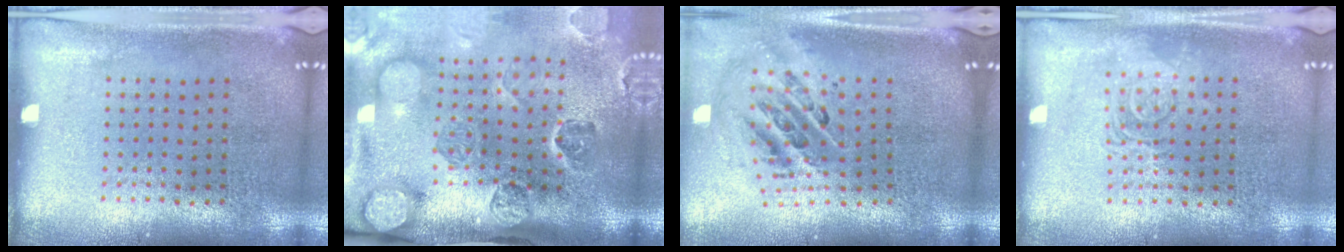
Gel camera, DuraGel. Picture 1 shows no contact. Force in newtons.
{"total": 5.0, "press": 3.7, "slide": 3.5}
{"total": 1.7, "press": 1.4, "slide": 1.0}
{"total": 2.5, "press": 2.5, "slide": 0.5}